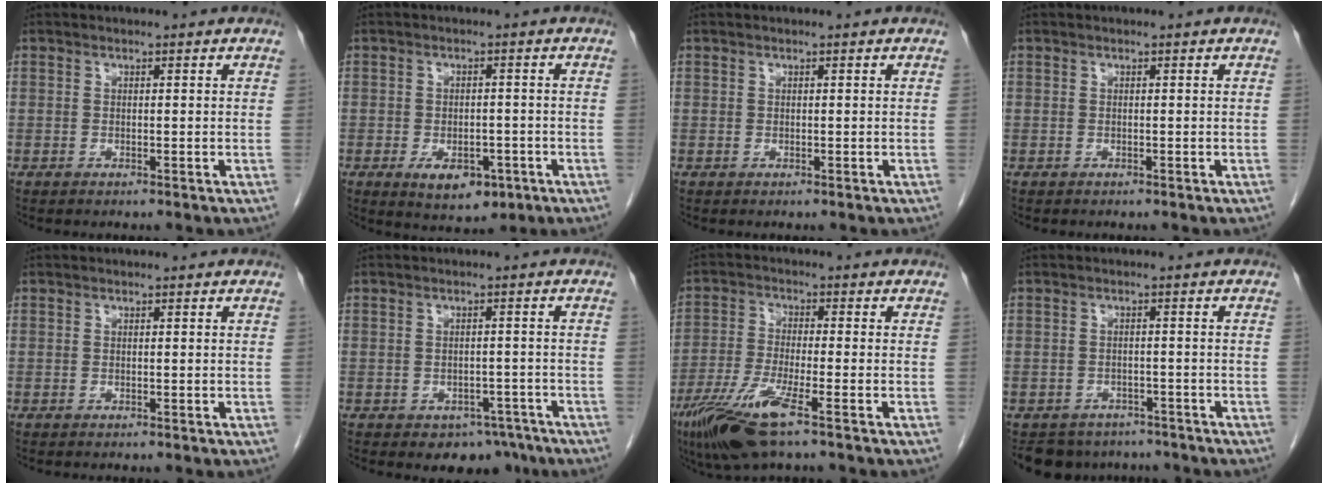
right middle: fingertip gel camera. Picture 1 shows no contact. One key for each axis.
{"total": 6.8, "fx": -3.3, "fy": 3.8, "fz": 4.6, "tx": -0.063, "ty": -0.002, "tz": -0.038}
{"total": 0.0}
{"total": 0.0}
{"total": 0.0}
{"total": 5.1, "fx": -3.6, "fy": 3.2, "fz": 1.6, "tx": -0.003, "ty": 0.009, "tz": -0.044}
{"total": 9.4, "fx": -5.6, "fy": 0.8, "fz": 7.6, "tx": -0.158, "ty": -0.023, "tz": -0.106}
{"total": 8.0, "fx": -6.8, "fy": 4.1, "fz": 0.9, "tx": -0.008, "ty": 0.007, "tz": -0.085}